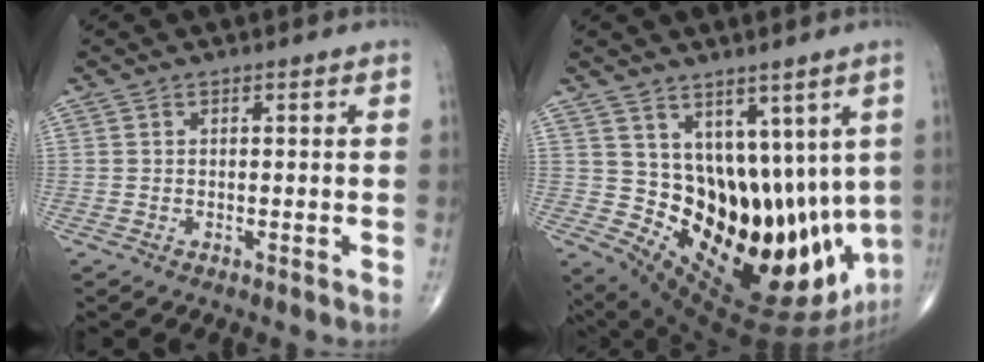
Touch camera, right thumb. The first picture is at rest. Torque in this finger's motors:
{"motor_torque": [-0.79, 2.99, 0.90, 0.14, 0.15]}